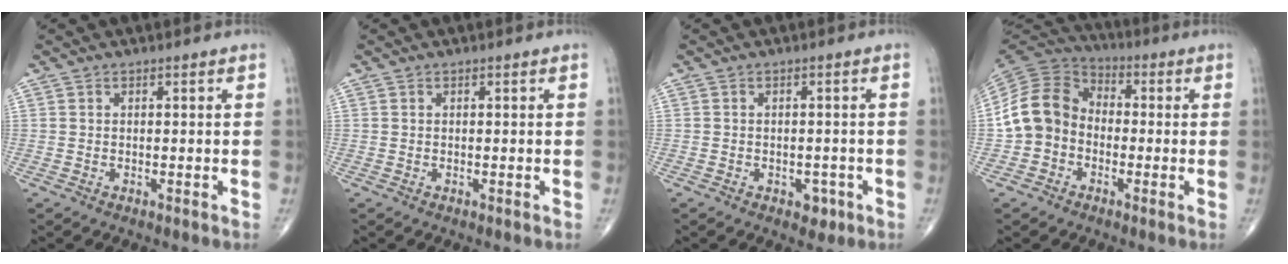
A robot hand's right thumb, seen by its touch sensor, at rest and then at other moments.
{"total": 0.0}
{"total": 2.6, "force": [-1.2, 1.8, 1.4], "torque": [-0.005, 0.005, -0.012]}
{"total": 11.5, "force": [-2.2, 9.6, 5.9], "torque": [-0.102, 0.039, -0.056]}